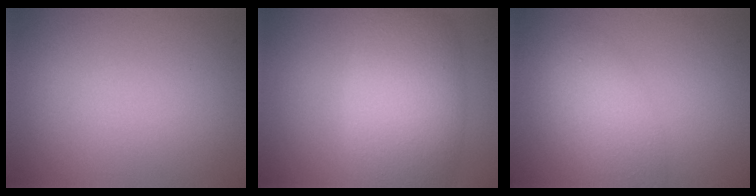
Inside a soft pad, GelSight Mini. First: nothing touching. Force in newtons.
{"total": 8.1, "press": 8.1, "slide": 0.4}
{"total": 3.7, "press": 3.7, "slide": 0.1}